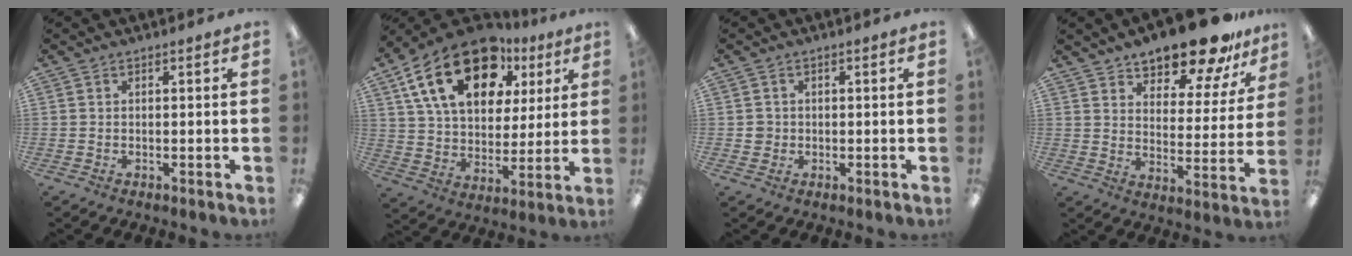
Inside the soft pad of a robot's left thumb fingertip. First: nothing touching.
{"total": 22.6, "force": [11.8, 13.5, 13.8], "torque": [-0.245, -0.040, 0.210]}
{"total": 2.0, "force": [-0.2, 2.0, 0.3], "torque": [0.000, 0.002, -0.008]}
{"total": 15.1, "force": [13.0, 4.8, 5.8], "torque": [-0.086, -0.099, 0.224]}